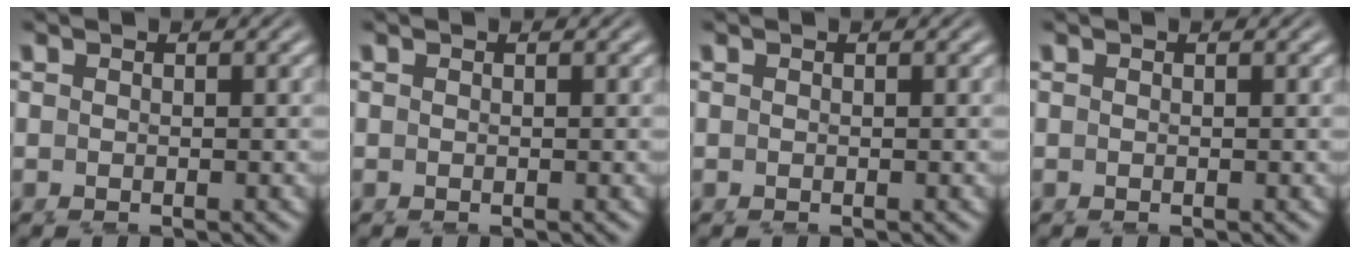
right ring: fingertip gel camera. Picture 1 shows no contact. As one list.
[{"total": 0.0}, {"total": 0.0}, {"total": 0.0}]